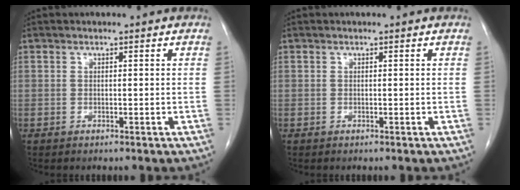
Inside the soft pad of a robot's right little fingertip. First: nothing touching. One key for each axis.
{"total": 0.0}